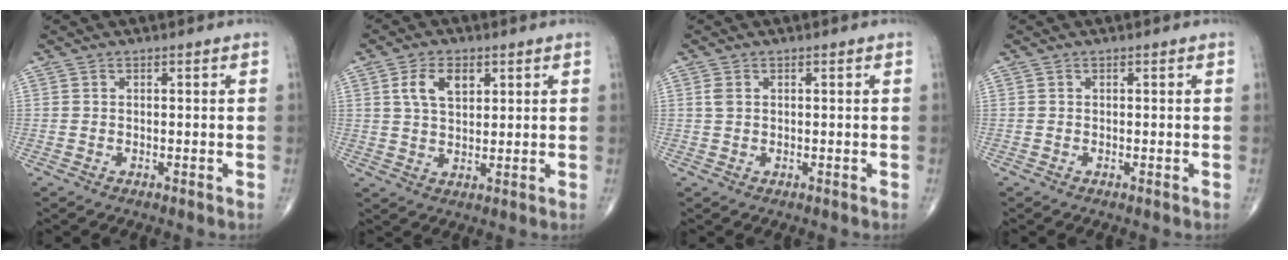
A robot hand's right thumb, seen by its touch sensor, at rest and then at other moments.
{"total": 6.4, "force": [2.5, 3.7, 4.6], "torque": [-0.074, -0.007, 0.046]}
{"total": 1.4, "force": [0.4, 1.0, 1.0], "torque": [-0.022, 0.003, 0.010]}
{"total": 0.0}